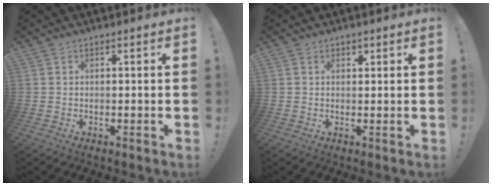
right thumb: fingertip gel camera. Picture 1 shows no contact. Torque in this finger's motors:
{"motor_torque": [0.20, 0.46, 0.19, 0.00, 0.00]}